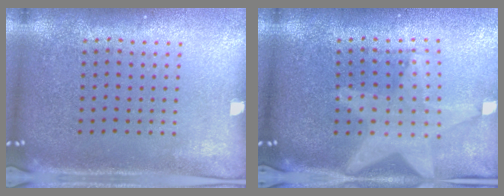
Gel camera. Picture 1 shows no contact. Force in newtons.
{"total": 1.9, "press": 1.6, "slide": 0.8}